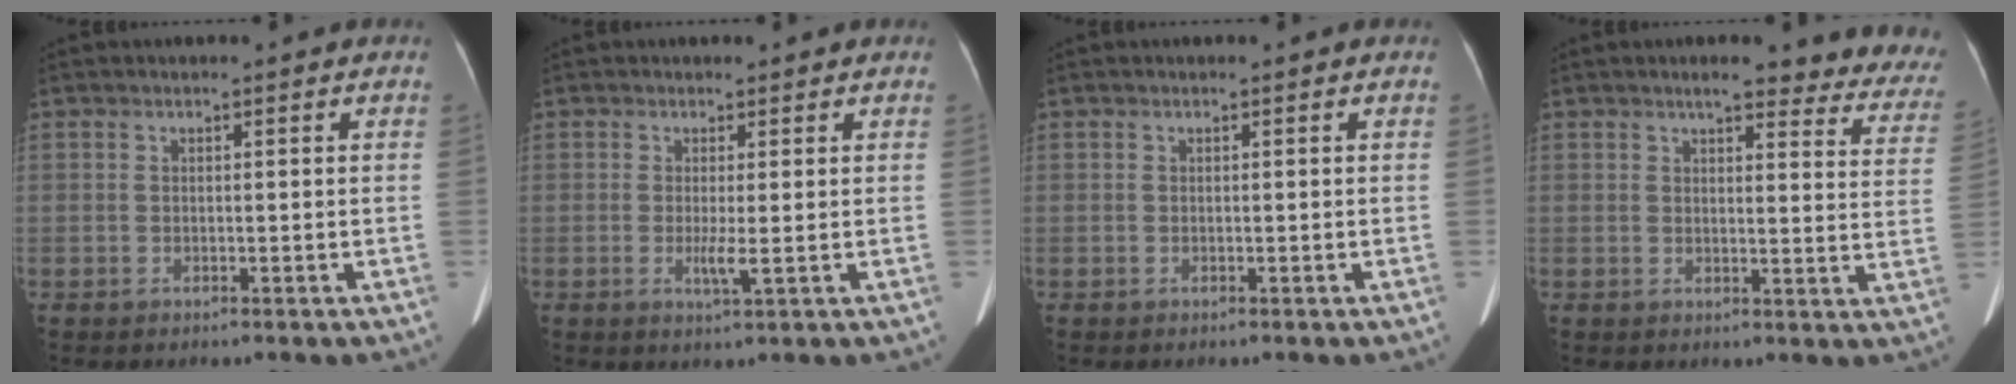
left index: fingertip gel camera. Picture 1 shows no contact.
{"total": 2.3, "force": [0.1, 0.1, 2.3], "torque": [-0.044, -0.004, 0.006]}
{"total": 0.0}
{"total": 17.6, "force": [15.9, 3.7, 6.6], "torque": [-0.043, -0.033, 0.160]}